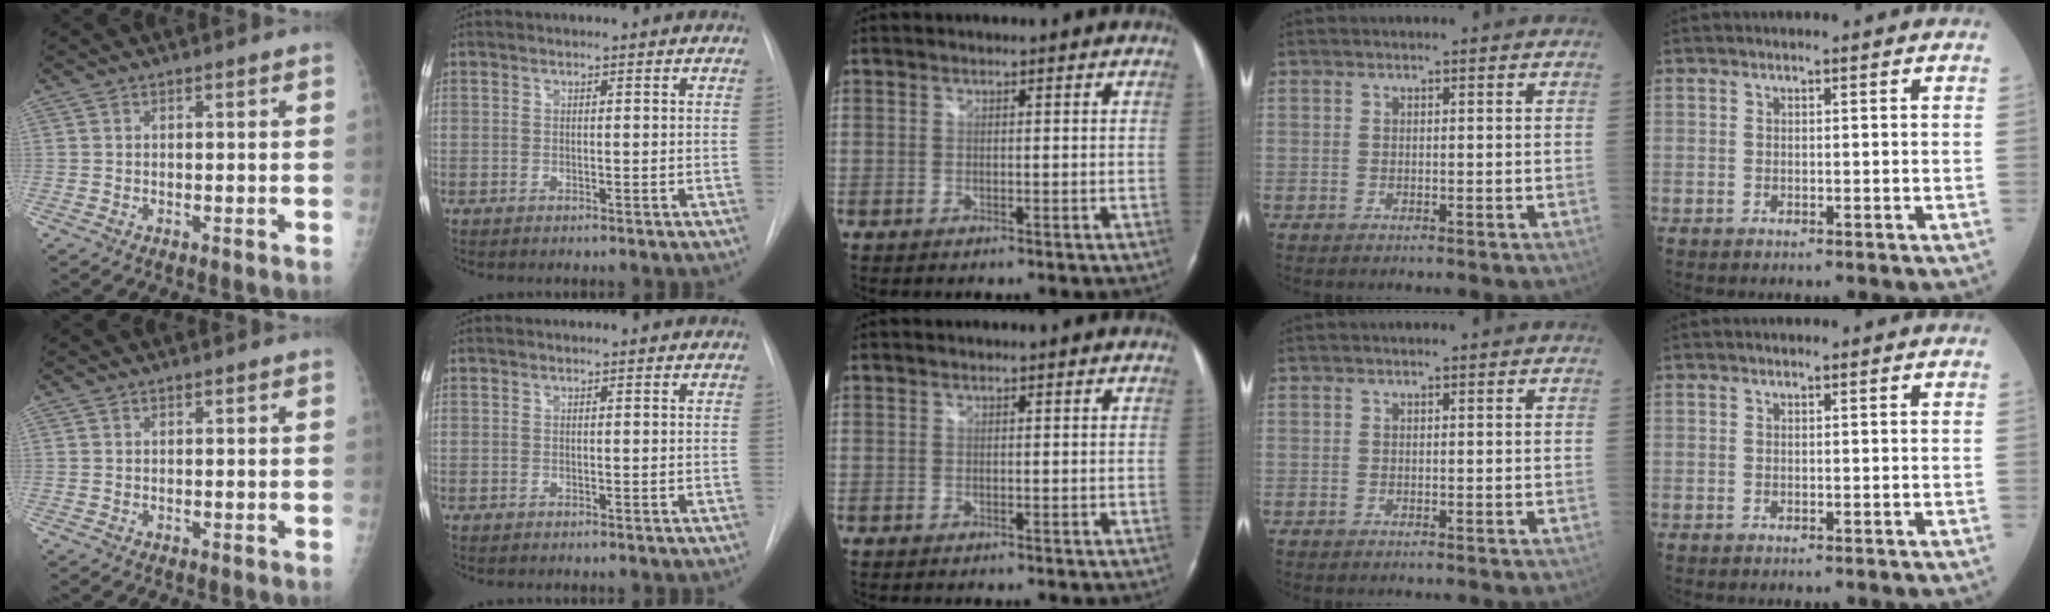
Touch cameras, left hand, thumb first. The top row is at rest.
{}